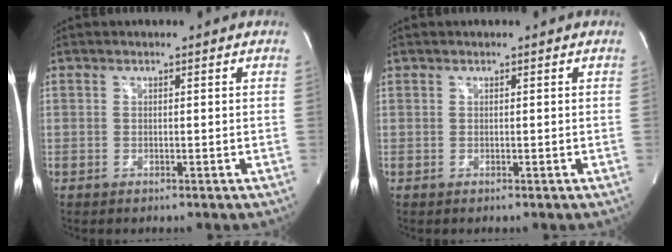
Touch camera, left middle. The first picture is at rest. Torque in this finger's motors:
{"motor_torque": [0.23, -0.21, -0.11, -0.01]}